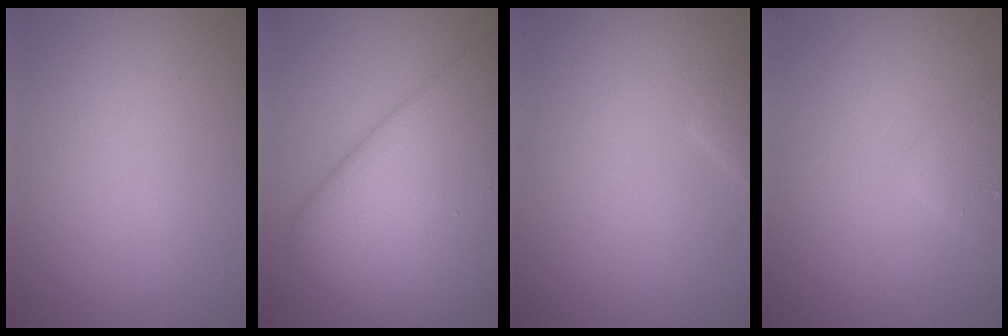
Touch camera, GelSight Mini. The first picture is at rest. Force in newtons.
{"total": 9.9, "press": 9.9, "slide": 0.5}
{"total": 1.3, "press": 1.3, "slide": 0.1}
{"total": 1.7, "press": 1.7, "slide": 0.1}